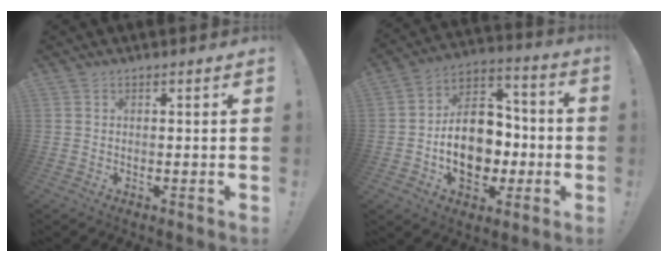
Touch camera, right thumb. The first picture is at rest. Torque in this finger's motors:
{"motor_torque": [2.34, 2.36, 1.31, -1.16, 0.10]}